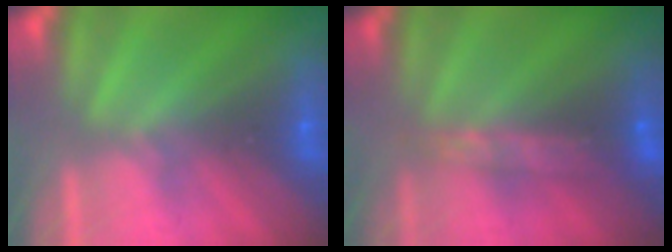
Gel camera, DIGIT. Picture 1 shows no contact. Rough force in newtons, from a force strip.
{"total": 6.8}